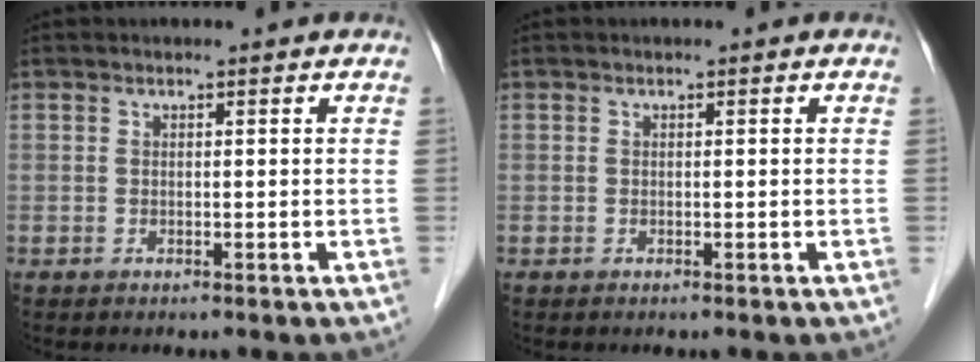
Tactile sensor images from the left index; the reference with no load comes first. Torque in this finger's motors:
{"motor_torque": [0.00, 0.00, 0.00, 0.00]}